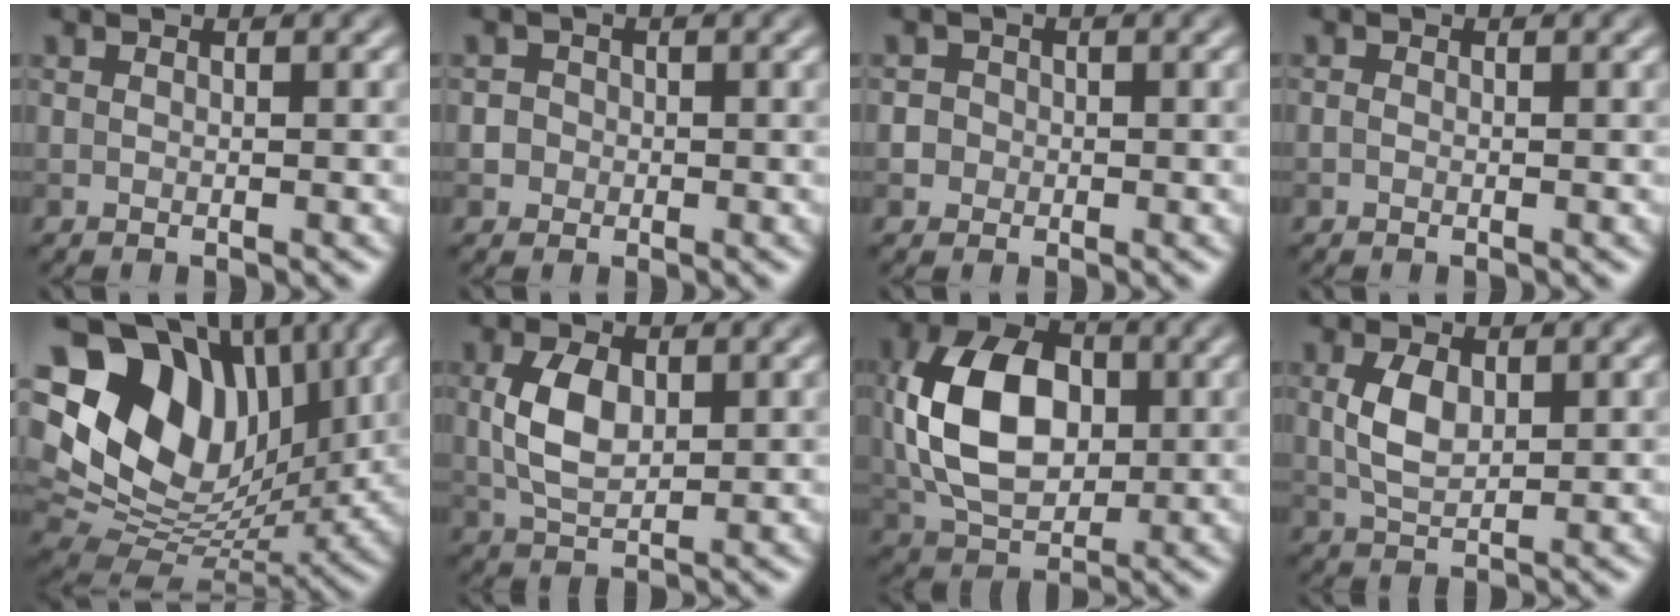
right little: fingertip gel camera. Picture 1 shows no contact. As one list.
[{"total": 2.5, "force": [0.2, 2.3, 0.9], "torque": [0.004, 0.015, -0.011]}, {"total": 2.6, "force": [0.2, 2.4, 0.9], "torque": [0.005, 0.019, -0.013]}, {"total": 0.6, "force": [-0.2, 0.5, 0.3], "torque": [-0.005, -0.001, -0.004]}, {"total": 15.3, "force": [5.1, 10.8, 9.6], "torque": [-0.198, 0.014, 0.102]}, {"total": 4.4, "force": [0.6, 2.6, 3.5], "torque": [-0.081, 0.003, 0.014]}, {"total": 10.3, "force": [0.6, 6.8, 7.7], "torque": [-0.156, 0.011, 0.003]}, {"total": 3.4, "force": [0.6, 1.9, 2.7], "torque": [-0.063, 0.001, 0.015]}]